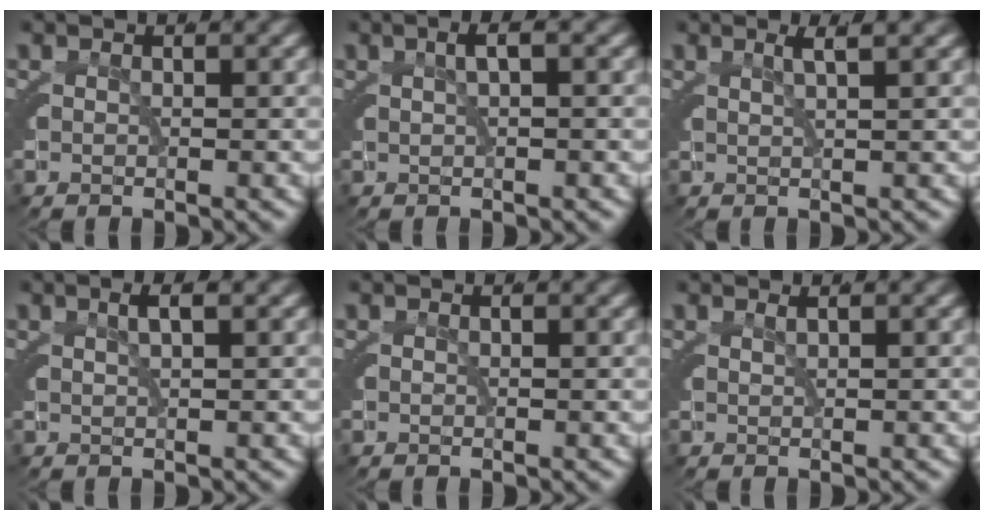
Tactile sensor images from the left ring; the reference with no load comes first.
{"total": 1.4, "force": [0.4, 0.1, 1.4], "torque": [-0.014, 0.010, 0.008]}
{"total": 1.7, "force": [1.0, -0.9, 1.0], "torque": [-0.015, 0.006, 0.020]}
{"total": 1.4, "force": [0.8, -0.3, 1.1], "torque": [-0.014, 0.008, 0.017]}
{"total": 0.0}
{"total": 0.8, "force": [0.5, -0.7, 0.2], "torque": [0.000, 0.000, 0.012]}